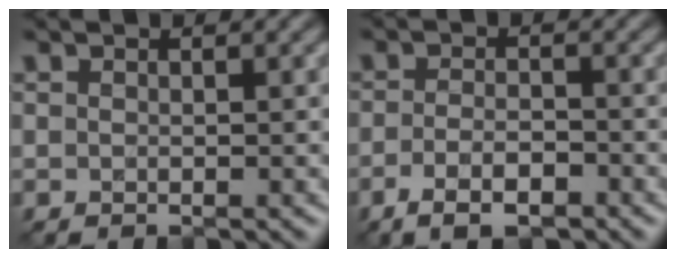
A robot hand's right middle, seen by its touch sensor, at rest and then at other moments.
{"total": 3.6, "force": [-2.0, 1.2, 2.8], "torque": [-0.054, -0.004, -0.038]}